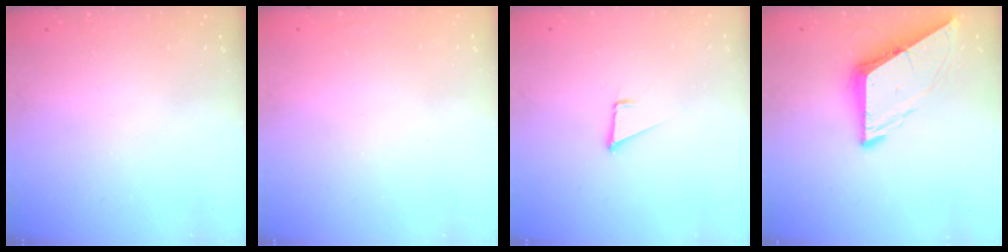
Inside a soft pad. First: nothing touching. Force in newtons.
{"total": 1.6, "press": 1.6, "slide": 0.1}
{"total": 1.7, "press": 1.7, "slide": 0.1}
{"total": 8.6, "press": 8.5, "slide": 1.1}